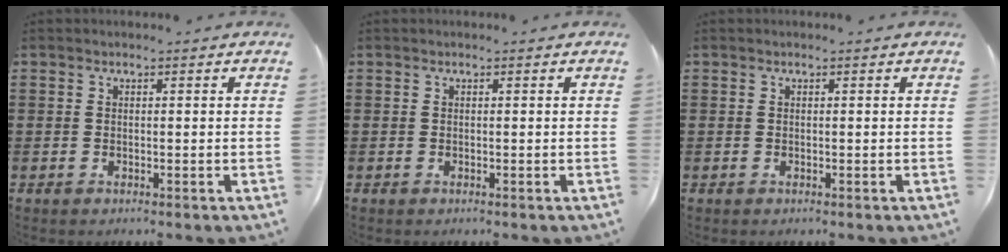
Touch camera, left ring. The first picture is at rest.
{"total": 0.0}
{"total": 0.0}